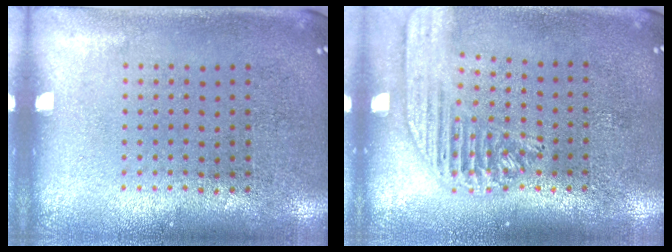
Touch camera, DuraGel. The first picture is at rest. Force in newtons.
{"total": 1.8, "press": 1.7, "slide": 0.7}